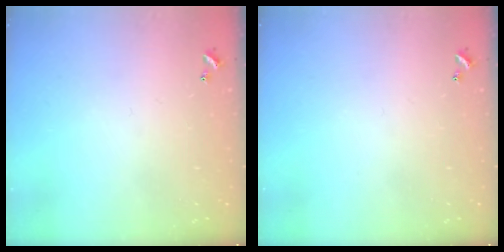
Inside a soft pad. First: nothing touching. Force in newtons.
{"total": 0.0}